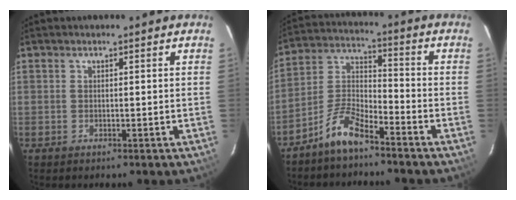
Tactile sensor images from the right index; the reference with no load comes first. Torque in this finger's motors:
{"motor_torque": [0.31, -0.43, 0.38, 0.07]}